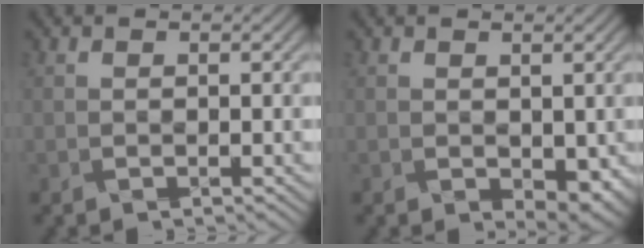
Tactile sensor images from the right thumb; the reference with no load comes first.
{"total": 2.8, "force": [-0.3, 1.8, 2.1], "torque": [-0.033, -0.008, 0.009]}